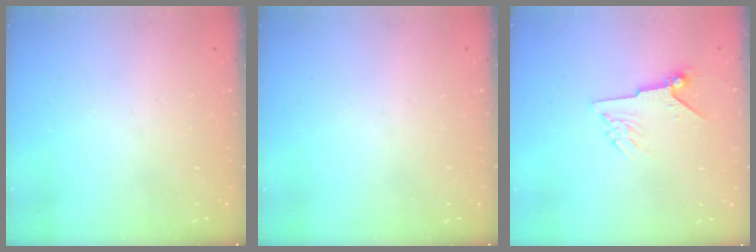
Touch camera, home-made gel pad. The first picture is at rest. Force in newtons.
{"total": 0.0}
{"total": 8.0, "press": 7.9, "slide": 1.2}